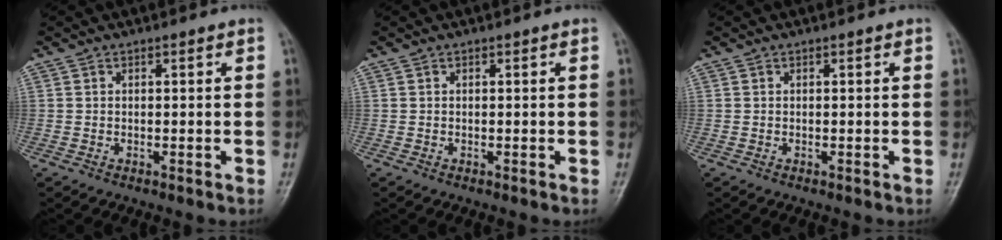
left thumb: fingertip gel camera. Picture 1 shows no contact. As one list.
[{"total": 0.0}, {"total": 0.0}]